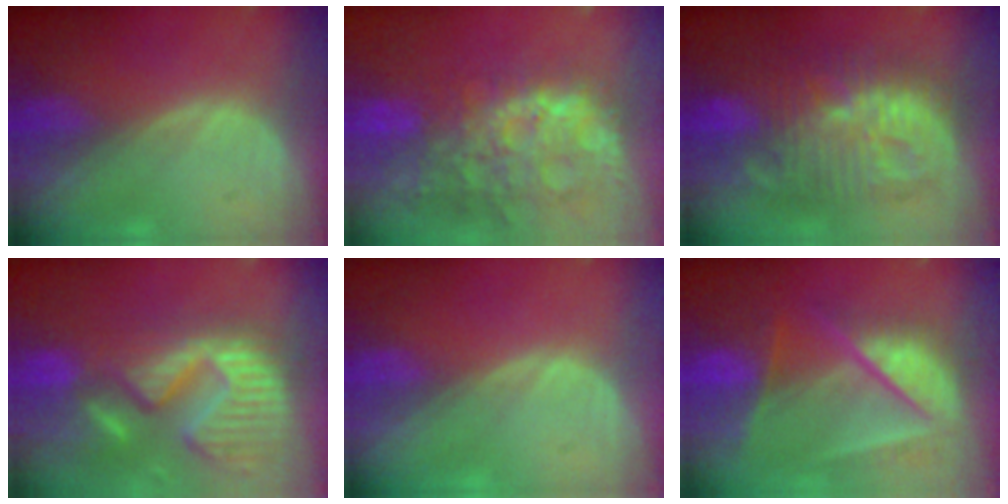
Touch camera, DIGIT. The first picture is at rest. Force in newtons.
{"total": 14.3, "press": 11.6, "slide": 8.3}
{"total": 12.4, "press": 12.3, "slide": 1.0}
{"total": 14.7, "press": 12.3, "slide": 8.1}
{"total": 0.0}
{"total": 9.8, "press": 8.4, "slide": 5.1}